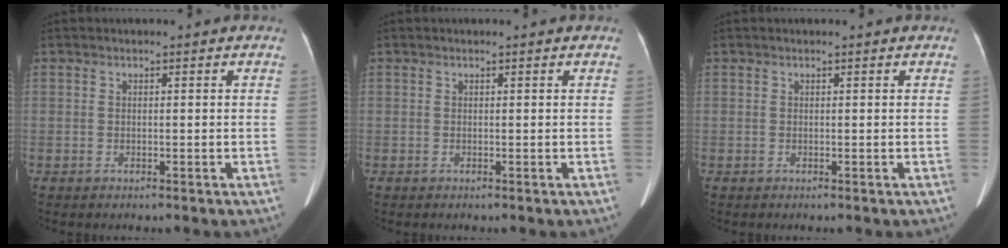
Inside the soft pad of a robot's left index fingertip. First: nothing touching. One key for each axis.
{"total": 0.0}
{"total": 0.0}